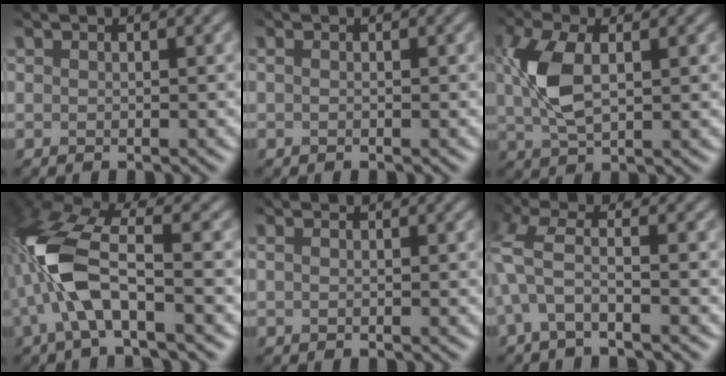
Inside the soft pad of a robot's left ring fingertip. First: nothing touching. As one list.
[{"total": 0.0}, {"total": 5.0, "force": [0.3, 2.3, 4.5], "torque": [-0.105, 0.004, 0.008]}, {"total": 7.6, "force": [-2.6, 2.5, 6.7], "torque": [-0.160, 0.013, -0.061]}, {"total": 0.0}, {"total": 4.0, "force": [-1.5, 0.7, 3.7], "torque": [-0.087, 0.006, -0.040]}]